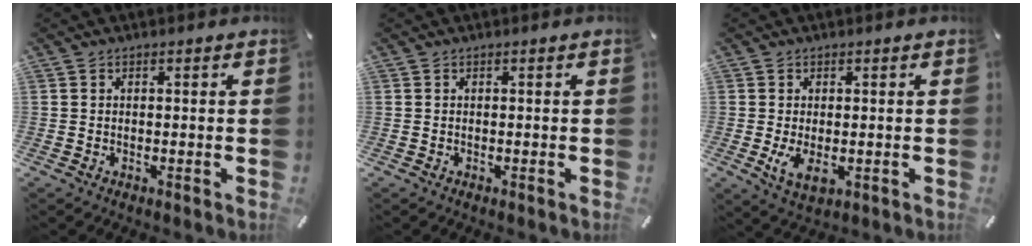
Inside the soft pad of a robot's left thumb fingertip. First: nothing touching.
{"total": 0.0}
{"total": 5.1, "force": [-0.4, 2.8, 4.3], "torque": [-0.085, -0.011, -0.013]}